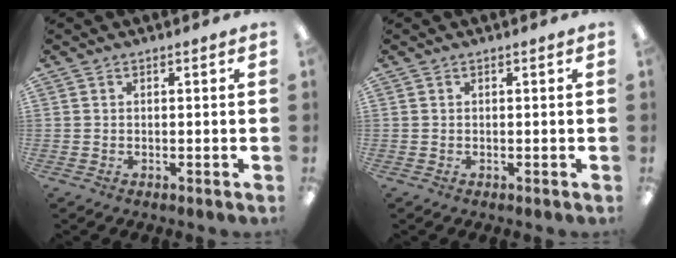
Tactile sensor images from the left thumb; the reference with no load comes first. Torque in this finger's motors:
{"motor_torque": [0.00, 0.00, -0.17, 0.17, 0.00]}